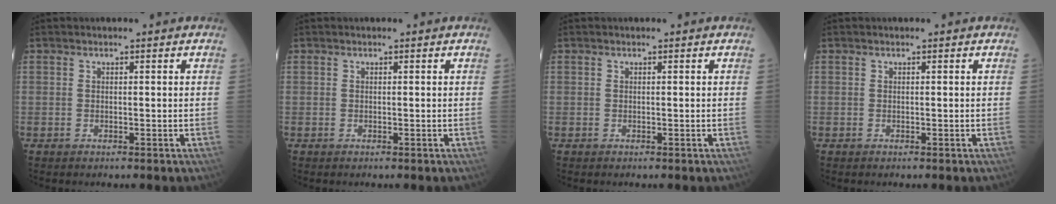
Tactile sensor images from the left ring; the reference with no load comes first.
{"total": 0.0}
{"total": 0.0}
{"total": 0.0}